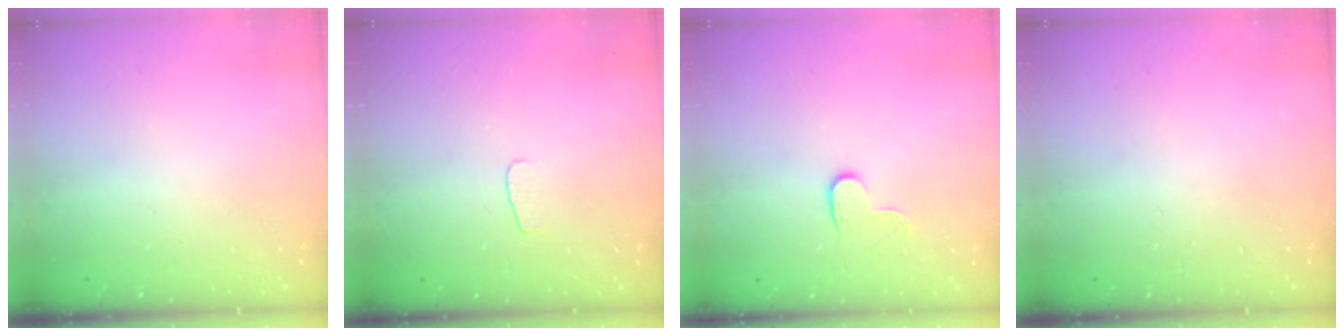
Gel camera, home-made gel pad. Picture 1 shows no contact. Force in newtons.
{"total": 4.0, "press": 4.0, "slide": 0.4}
{"total": 4.0, "press": 4.0, "slide": 0.5}
{"total": 0.0}